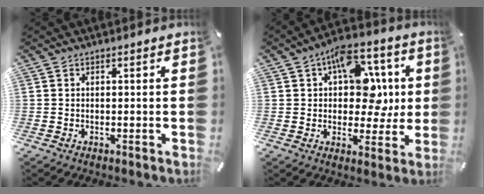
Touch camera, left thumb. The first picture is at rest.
{"total": 14.6, "force": [4.5, 9.5, 10.1], "torque": [-0.134, -0.022, 0.082]}